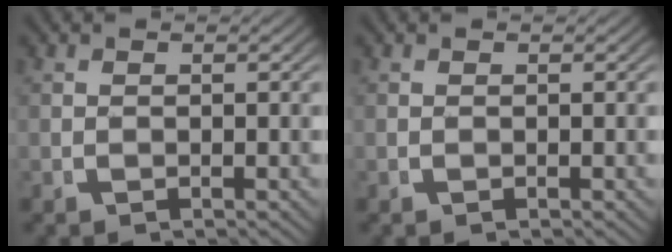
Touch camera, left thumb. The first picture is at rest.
{"total": 0.0}